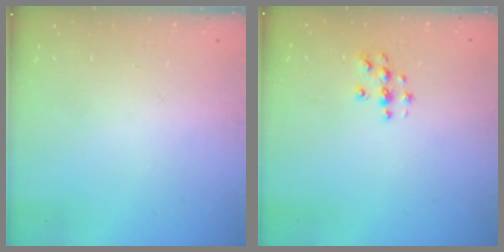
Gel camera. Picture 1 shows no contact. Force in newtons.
{"total": 4.5, "press": 4.5, "slide": 0.5}